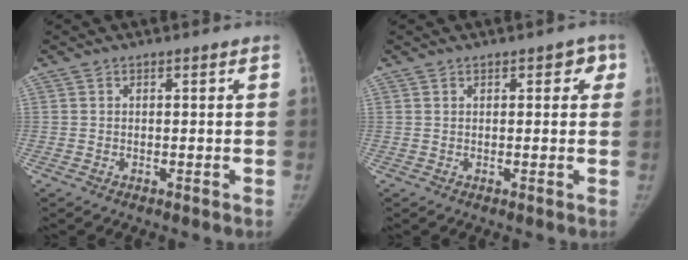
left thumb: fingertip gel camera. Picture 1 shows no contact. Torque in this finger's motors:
{"motor_torque": [-0.01, -0.03, 0.33, -0.37, -0.01]}